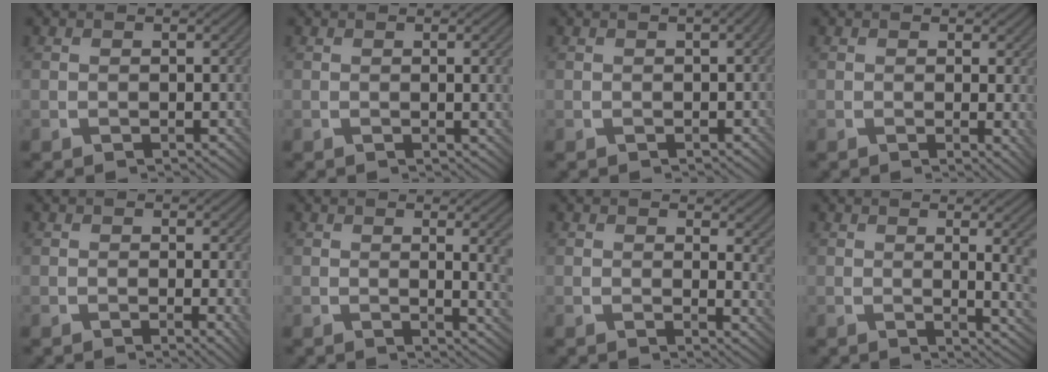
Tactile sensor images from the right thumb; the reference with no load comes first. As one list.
[{"total": 2.6, "force": [0.1, 0.4, 2.6], "torque": [-0.038, 0.004, 0.001]}, {"total": 1.3, "force": [0.1, 0.3, 1.3], "torque": [-0.015, 0.005, 0.001]}, {"total": 2.4, "force": [0.1, 0.4, 2.3], "torque": [-0.038, -0.004, 0.000]}, {"total": 2.1, "force": [-0.2, 0.3, 2.1], "torque": [-0.036, -0.003, -0.005]}, {"total": 5.2, "force": [0.7, 1.1, 5.0], "torque": [-0.073, 0.003, 0.010]}, {"total": 4.2, "force": [1.7, 1.4, 3.6], "torque": [-0.051, -0.004, 0.027]}, {"total": 6.5, "force": [0.6, 1.5, 6.3], "torque": [-0.078, 0.005, 0.005]}]